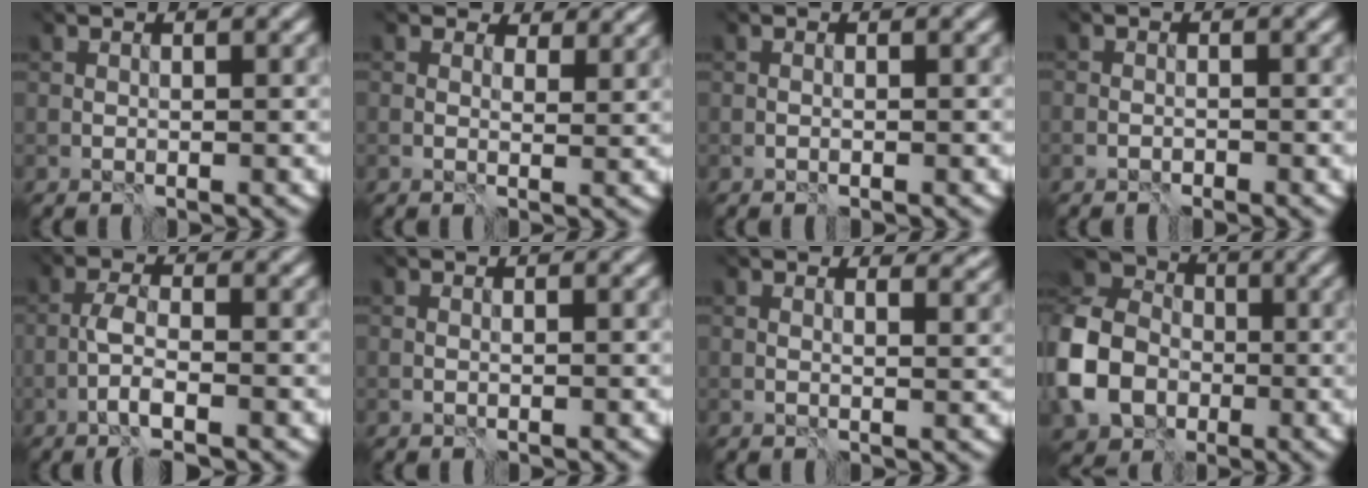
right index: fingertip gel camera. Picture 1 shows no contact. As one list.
[{"total": 3.8, "force": [3.1, 1.4, 1.7], "torque": [-0.021, 0.002, 0.047]}, {"total": 0.7, "force": [-0.6, -0.1, 0.1], "torque": [0.008, 0.003, -0.012]}, {"total": 2.2, "force": [-2.1, -0.1, -0.6], "torque": [0.013, -0.008, -0.030]}, {"total": 5.3, "force": [-4.6, -0.1, 2.6], "torque": [-0.057, 0.003, -0.065]}, {"total": 0.0}, {"total": 3.1, "force": [2.6, 0.6, 1.5], "torque": [-0.021, 0.008, 0.038]}, {"total": 9.3, "force": [-4.2, 7.0, 4.5], "torque": [-0.127, -0.007, -0.064]}]